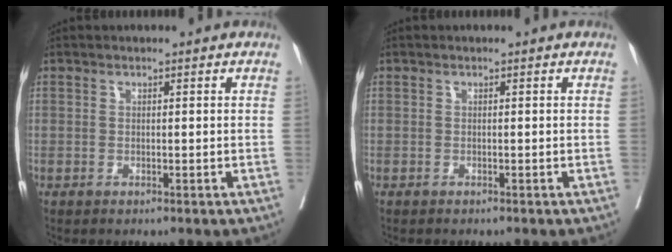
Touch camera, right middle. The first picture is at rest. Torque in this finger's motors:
{"motor_torque": [0.02, -0.02, 0.00, 0.00]}